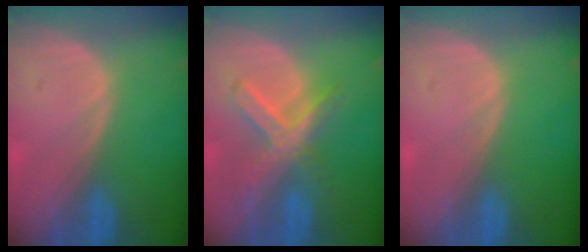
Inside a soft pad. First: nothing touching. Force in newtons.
{"total": 7.2, "press": 6.3, "slide": 3.6}
{"total": 0.0}